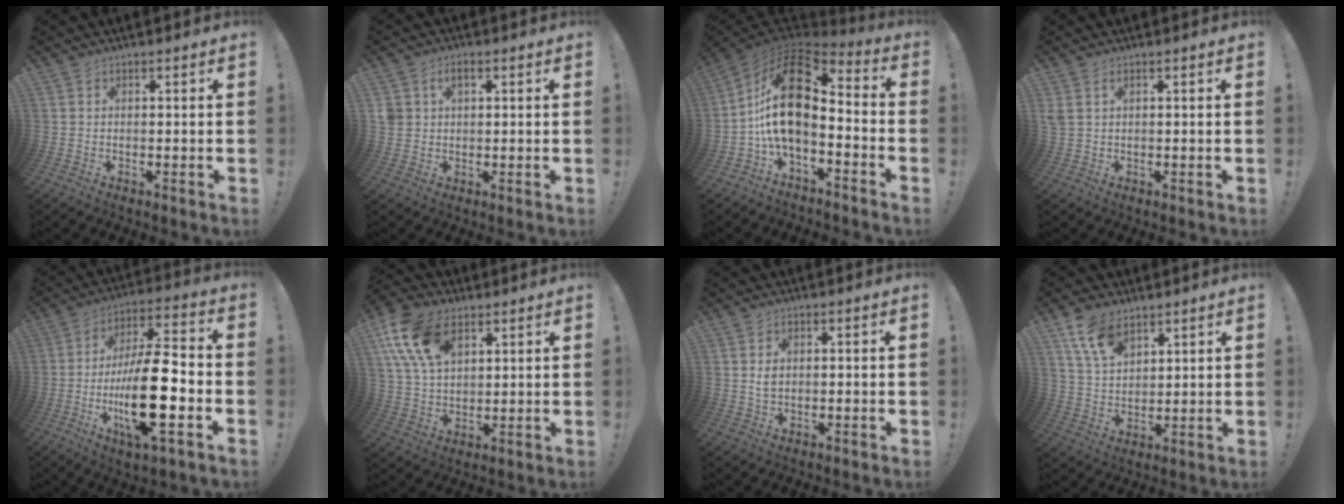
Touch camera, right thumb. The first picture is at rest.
{"total": 4.3, "force": [1.7, 3.2, 2.3], "torque": [-0.039, 0.004, 0.030]}
{"total": 17.0, "force": [1.3, 9.3, 14.2], "torque": [-0.263, -0.005, 0.022]}
{"total": 2.2, "force": [0.9, 1.2, 1.6], "torque": [-0.038, 0.005, 0.019]}
{"total": 21.2, "force": [-4.8, 6.3, 19.7], "torque": [-0.366, 0.009, -0.081]}
{"total": 16.6, "force": [8.1, 10.5, 10.0], "torque": [-0.194, -0.021, 0.154]}
{"total": 2.3, "force": [0.6, 1.7, 1.5], "torque": [-0.022, 0.004, 0.008]}
{"total": 10.5, "force": [7.0, 5.8, 5.2], "torque": [-0.100, -0.031, 0.135]}